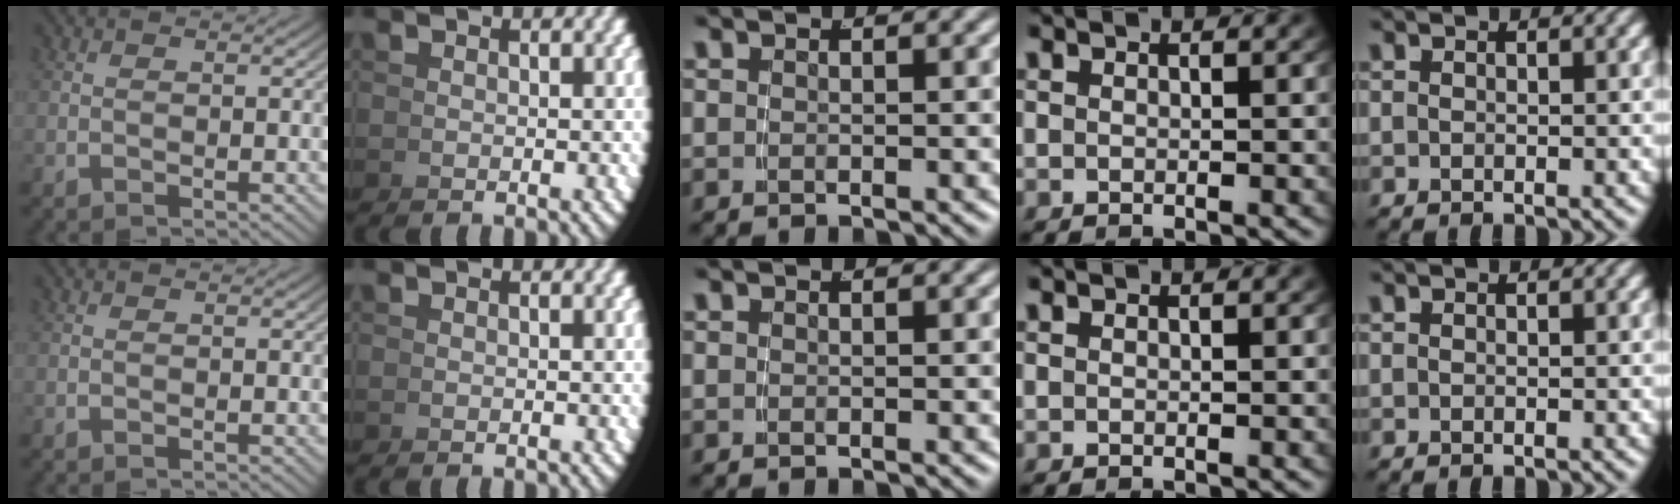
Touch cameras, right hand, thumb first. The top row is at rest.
{}